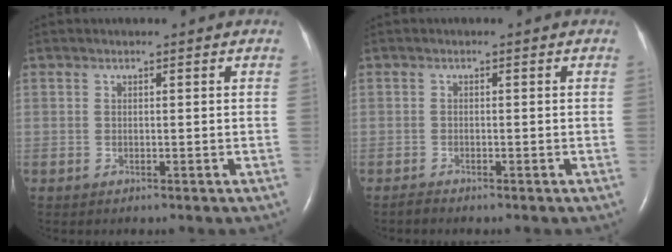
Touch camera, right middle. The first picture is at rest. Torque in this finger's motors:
{"motor_torque": [0.14, -0.13, -0.04, -0.01]}